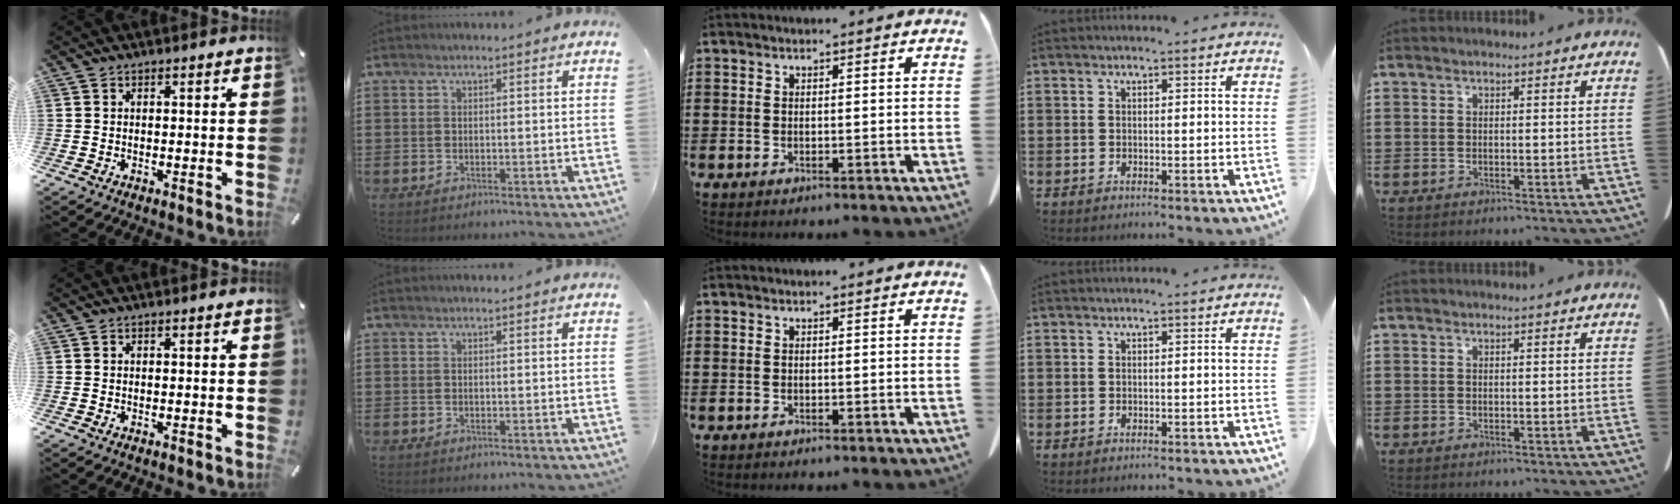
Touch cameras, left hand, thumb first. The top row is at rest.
{}